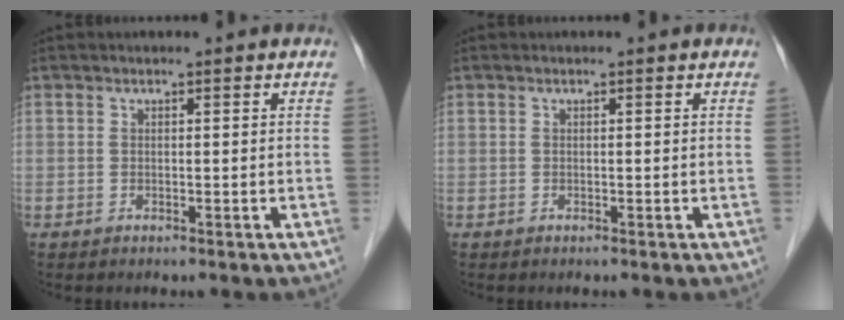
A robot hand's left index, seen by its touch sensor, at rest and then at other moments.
{"total": 0.0}